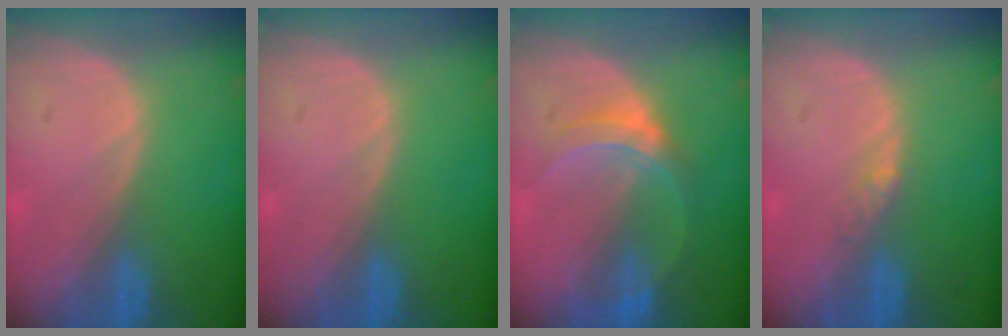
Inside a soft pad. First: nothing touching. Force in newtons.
{"total": 0.0}
{"total": 5.2, "press": 5.1, "slide": 0.9}
{"total": 1.8, "press": 1.6, "slide": 1.0}